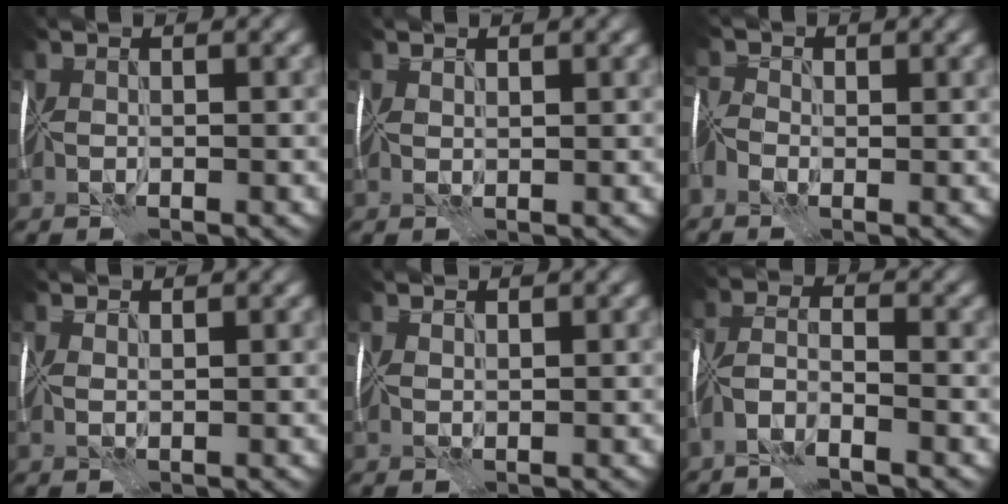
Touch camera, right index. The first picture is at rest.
{"total": 1.2, "force": [1.1, 0.3, 0.1], "torque": [-0.004, 0.005, 0.019]}
{"total": 3.2, "force": [-1.2, 2.1, 2.1], "torque": [-0.044, 0.002, -0.030]}
{"total": 1.1, "force": [1.0, 0.2, 0.4], "torque": [-0.010, 0.004, 0.019]}
{"total": 1.2, "force": [1.2, 0.2, 0.1], "torque": [-0.004, 0.005, 0.022]}
{"total": 2.9, "force": [-2.0, 0.4, 2.0], "torque": [-0.044, 0.006, -0.052]}